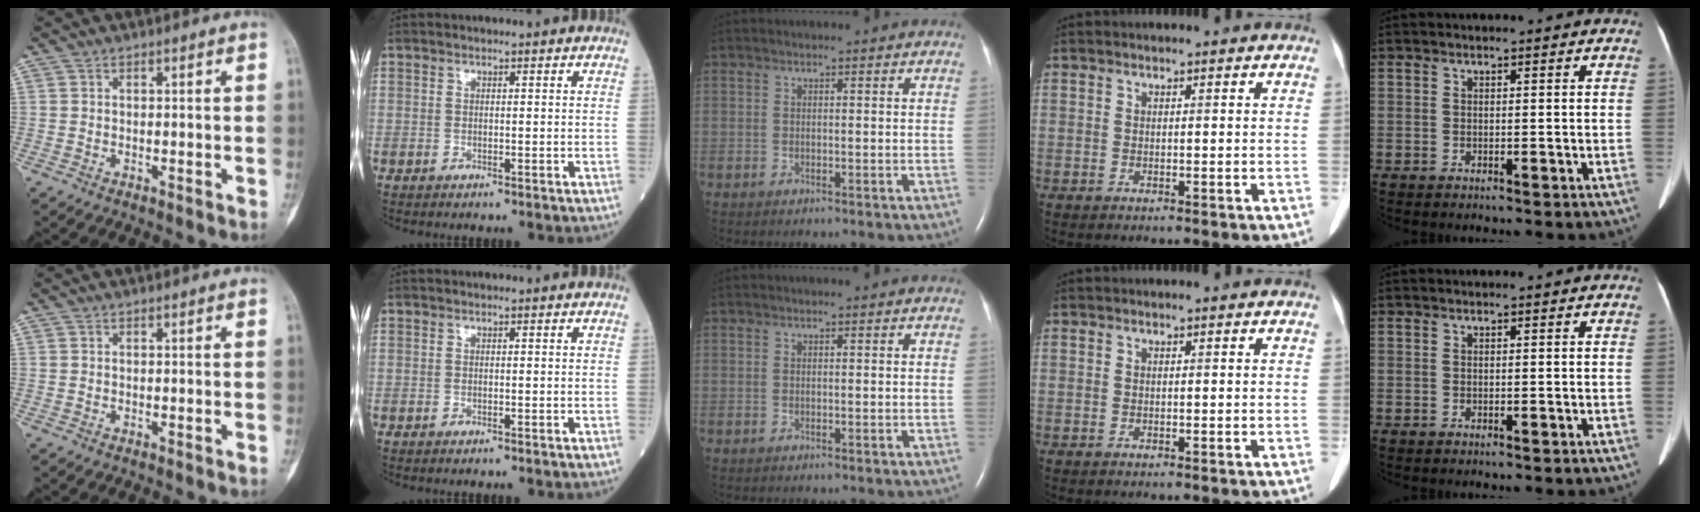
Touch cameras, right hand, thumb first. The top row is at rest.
{}